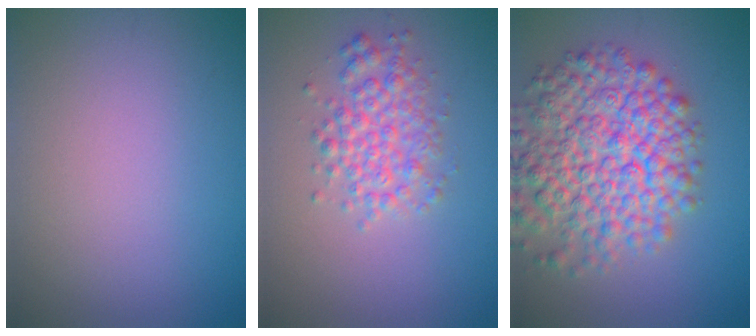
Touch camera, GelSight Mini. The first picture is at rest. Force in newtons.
{"total": 3.2, "press": 3.2, "slide": 0.1}
{"total": 9.0, "press": 9.0, "slide": 0.4}